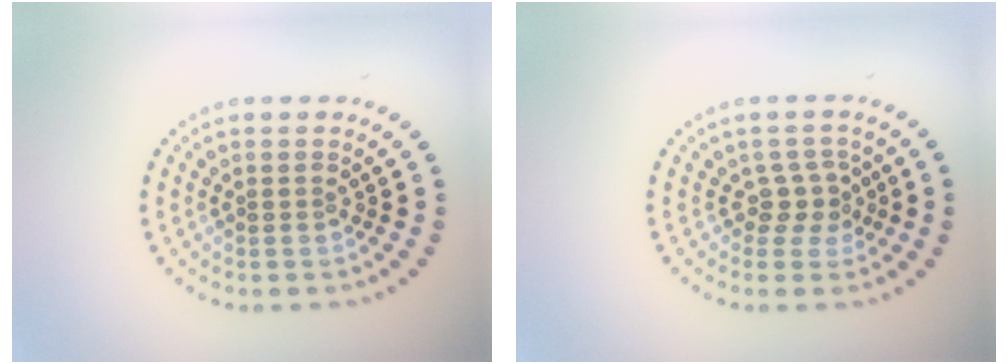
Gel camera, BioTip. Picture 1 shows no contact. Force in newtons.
{"total": 2.1, "press": 1.6, "slide": 1.3}